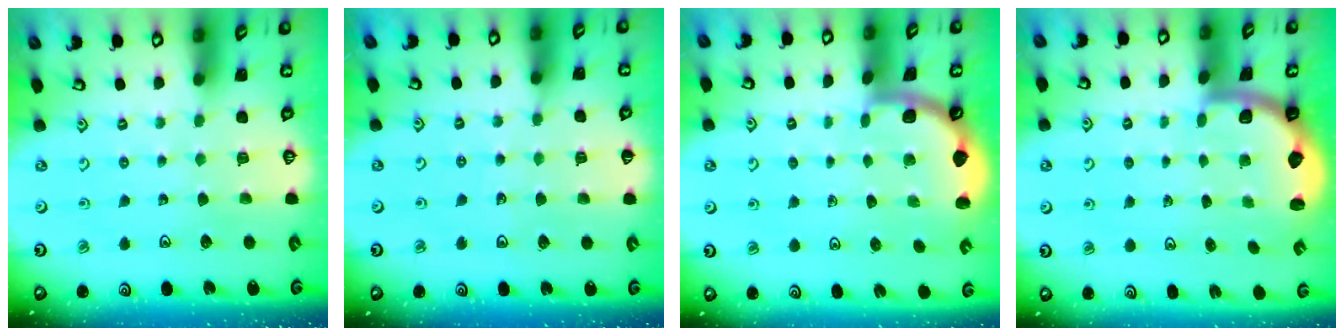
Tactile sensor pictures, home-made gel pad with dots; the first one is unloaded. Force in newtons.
{"total": 3.1, "press": 2.8, "slide": 1.4}
{"total": 1.7, "press": 1.7, "slide": 0.0}
{"total": 2.0, "press": 1.9, "slide": 0.5}